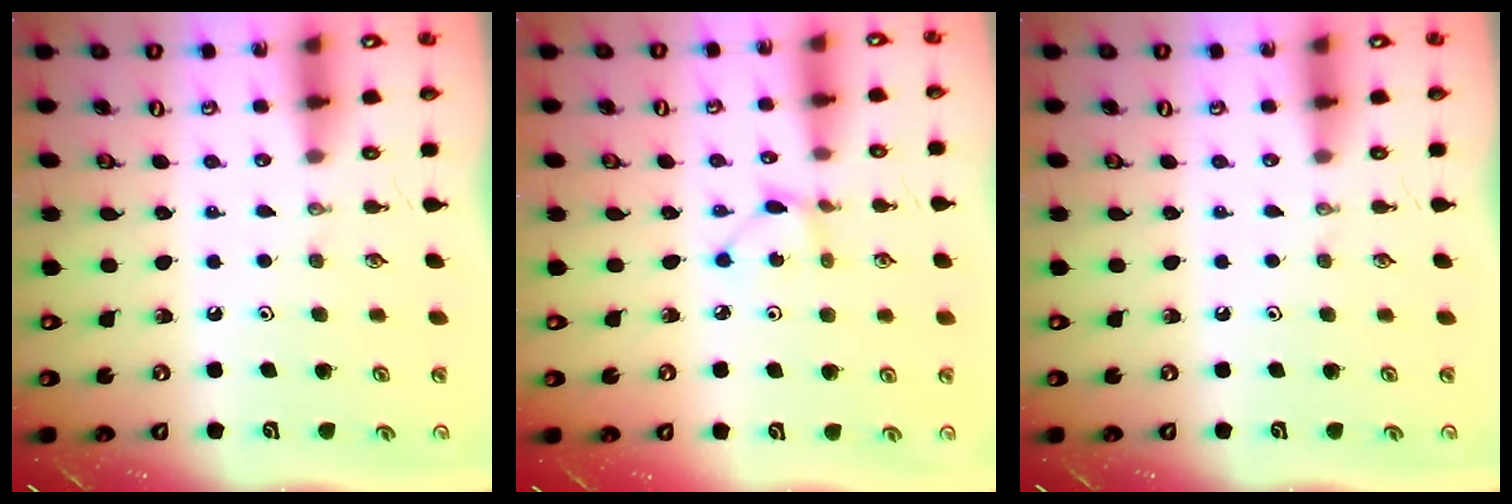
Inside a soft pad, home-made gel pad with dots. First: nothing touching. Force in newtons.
{"total": 1.5, "press": 1.5, "slide": 0.2}
{"total": 0.0}